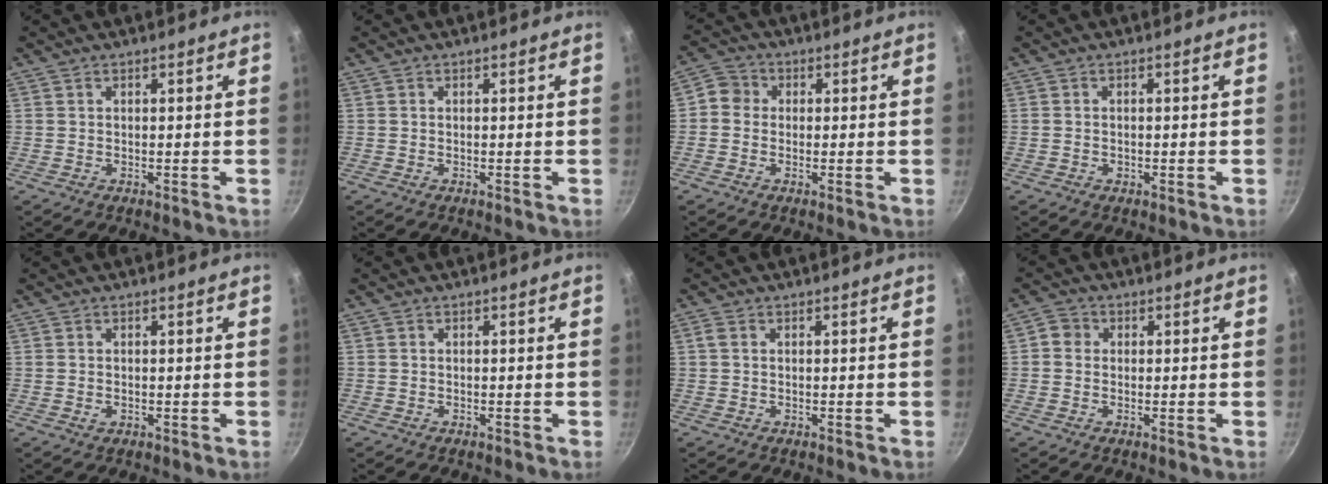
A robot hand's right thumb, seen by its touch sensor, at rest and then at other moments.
{"total": 0.0}
{"total": 4.1, "force": [-0.1, 3.8, 1.5], "torque": [-0.009, 0.009, -0.020]}
{"total": 0.6, "force": [-0.2, 0.5, 0.1], "torque": [-0.002, 0.001, -0.003]}
{"total": 0.8, "force": [-0.2, 0.7, 0.4], "torque": [-0.007, 0.001, -0.001]}
{"total": 0.5, "force": [-0.3, 0.5, 0.0], "torque": [0.000, 0.002, -0.003]}
{"total": 1.1, "force": [0.2, 0.8, 0.8], "torque": [-0.017, 0.004, 0.003]}
{"total": 2.8, "force": [0.0, 2.6, 1.0], "torque": [-0.009, 0.004, -0.011]}